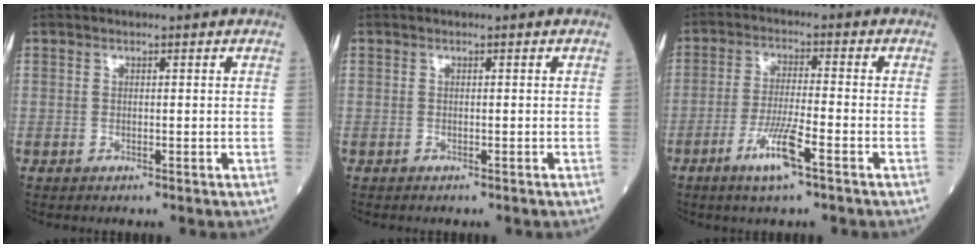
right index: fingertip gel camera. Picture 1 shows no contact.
{"total": 0.0}
{"total": 7.0, "force": [-3.7, 0.1, 5.9], "torque": [-0.118, -0.011, -0.070]}